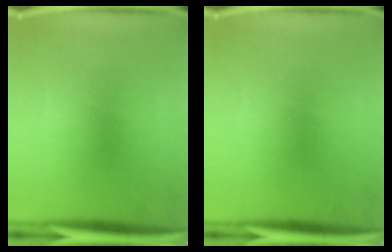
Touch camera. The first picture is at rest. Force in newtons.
{"total": 0.0}